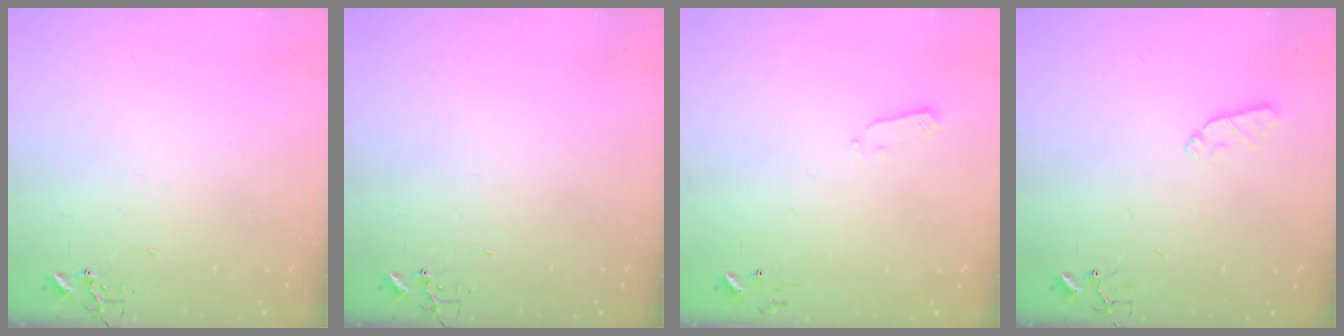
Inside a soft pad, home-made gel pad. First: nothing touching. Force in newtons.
{"total": 0.0}
{"total": 2.4, "press": 2.3, "slide": 0.4}
{"total": 5.2, "press": 5.2, "slide": 0.8}